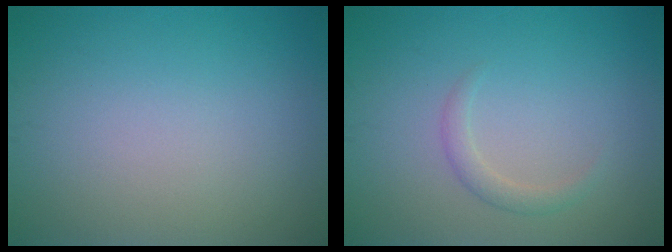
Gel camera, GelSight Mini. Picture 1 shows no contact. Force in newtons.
{"total": 1.4, "press": 1.4, "slide": 0.1}